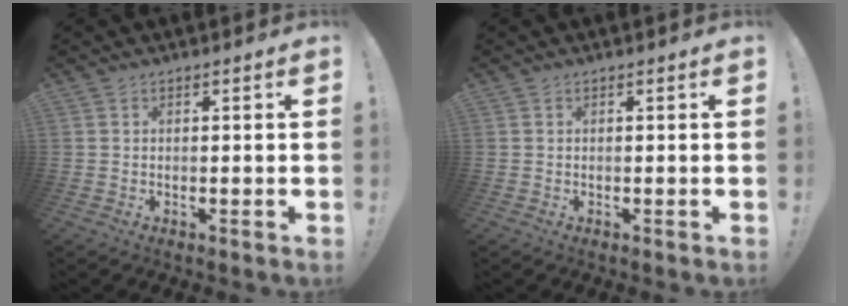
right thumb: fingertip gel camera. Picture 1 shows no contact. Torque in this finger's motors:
{"motor_torque": [0.00, 0.00, 0.00, 0.00, 0.00]}